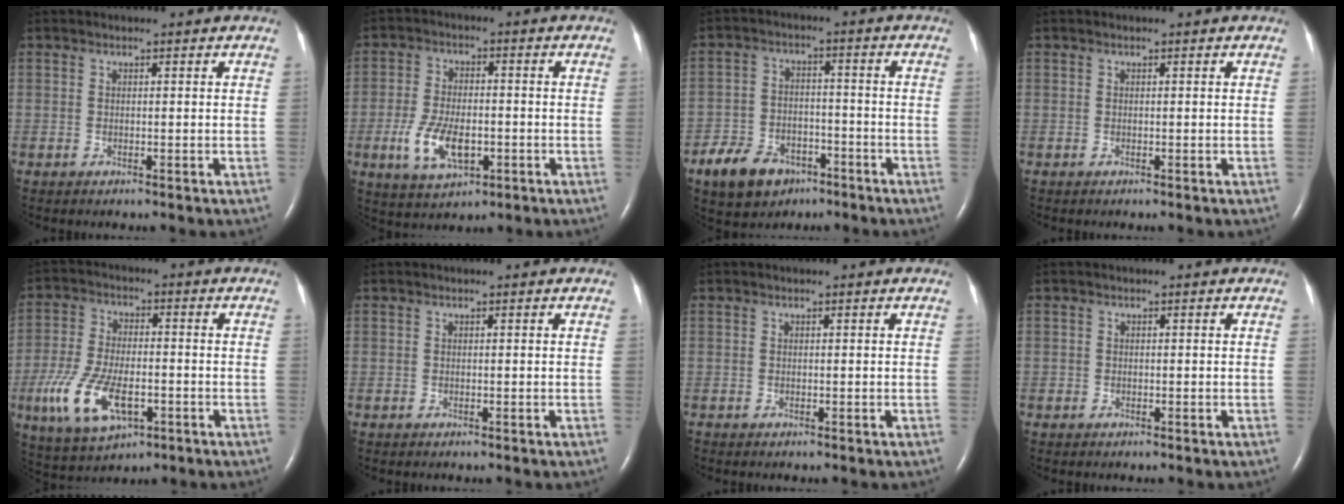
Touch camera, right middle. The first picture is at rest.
{"total": 8.2, "force": [-2.5, 3.9, 6.8], "torque": [-0.147, -0.004, -0.038]}
{"total": 8.9, "force": [-5.6, 5.7, 3.9], "torque": [-0.088, 0.004, -0.089]}
{"total": 0.0}
{"total": 11.8, "force": [-4.2, 5.2, 9.7], "torque": [-0.211, -0.008, -0.068]}
{"total": 0.0}
{"total": 0.0}
{"total": 0.6, "force": [-0.3, 0.5, 0.0], "torque": [-0.002, 0.006, -0.007]}